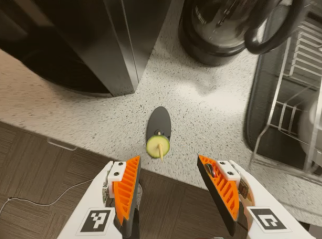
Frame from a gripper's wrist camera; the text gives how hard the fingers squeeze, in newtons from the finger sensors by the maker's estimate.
{"total": 0.0}